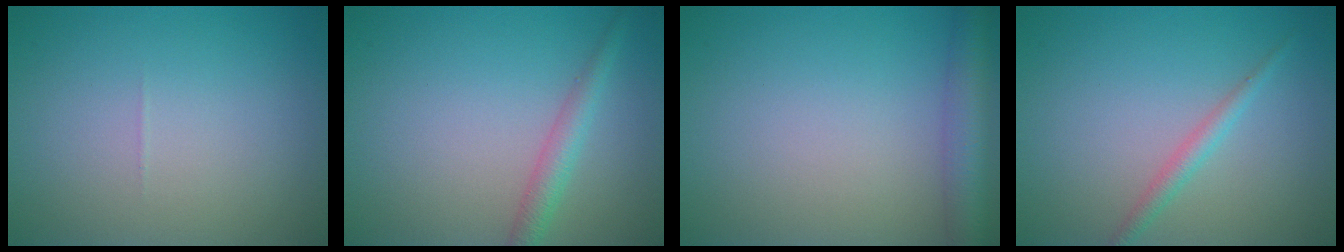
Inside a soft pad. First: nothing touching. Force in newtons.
{"total": 2.2, "press": 2.2, "slide": 0.1}
{"total": 4.6, "press": 4.6, "slide": 0.1}
{"total": 1.5, "press": 1.5, "slide": 0.1}